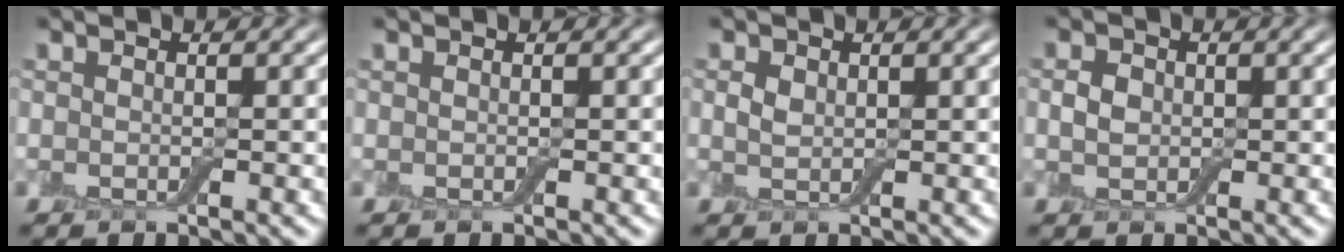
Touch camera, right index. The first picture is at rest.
{"total": 0.0}
{"total": 1.0, "force": [0.3, 0.8, 0.7], "torque": [-0.013, -0.001, 0.008]}
{"total": 1.6, "force": [0.0, 1.3, 0.8], "torque": [-0.016, 0.001, -0.002]}